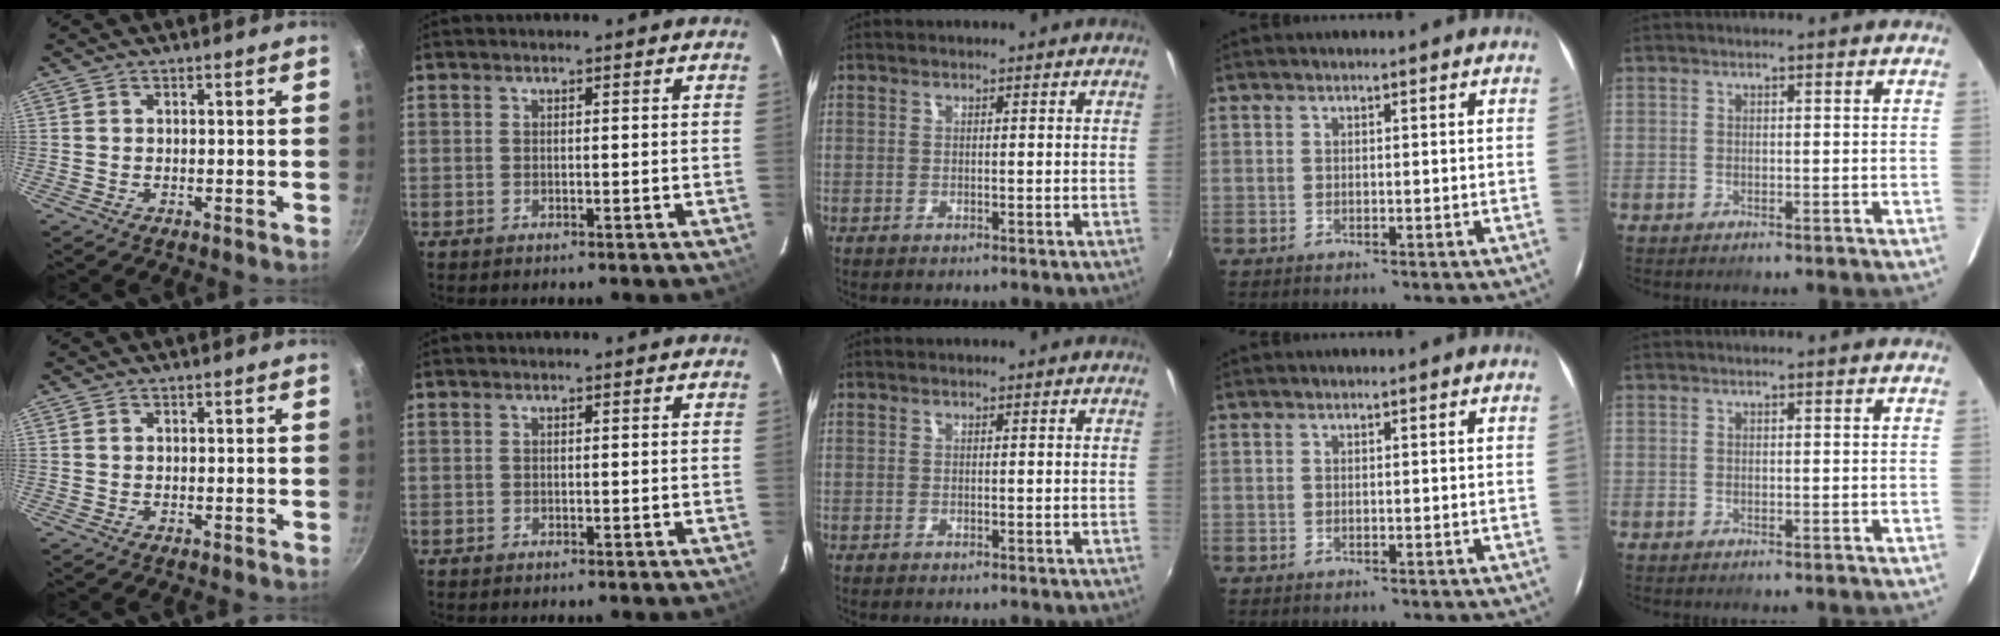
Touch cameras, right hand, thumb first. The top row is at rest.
{}